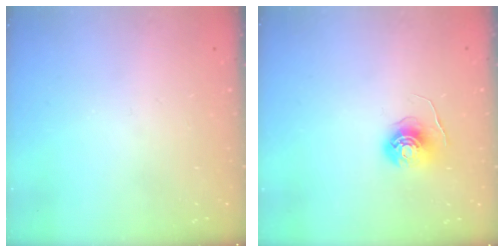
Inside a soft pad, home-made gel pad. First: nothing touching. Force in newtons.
{"total": 6.4, "press": 6.4, "slide": 0.3}